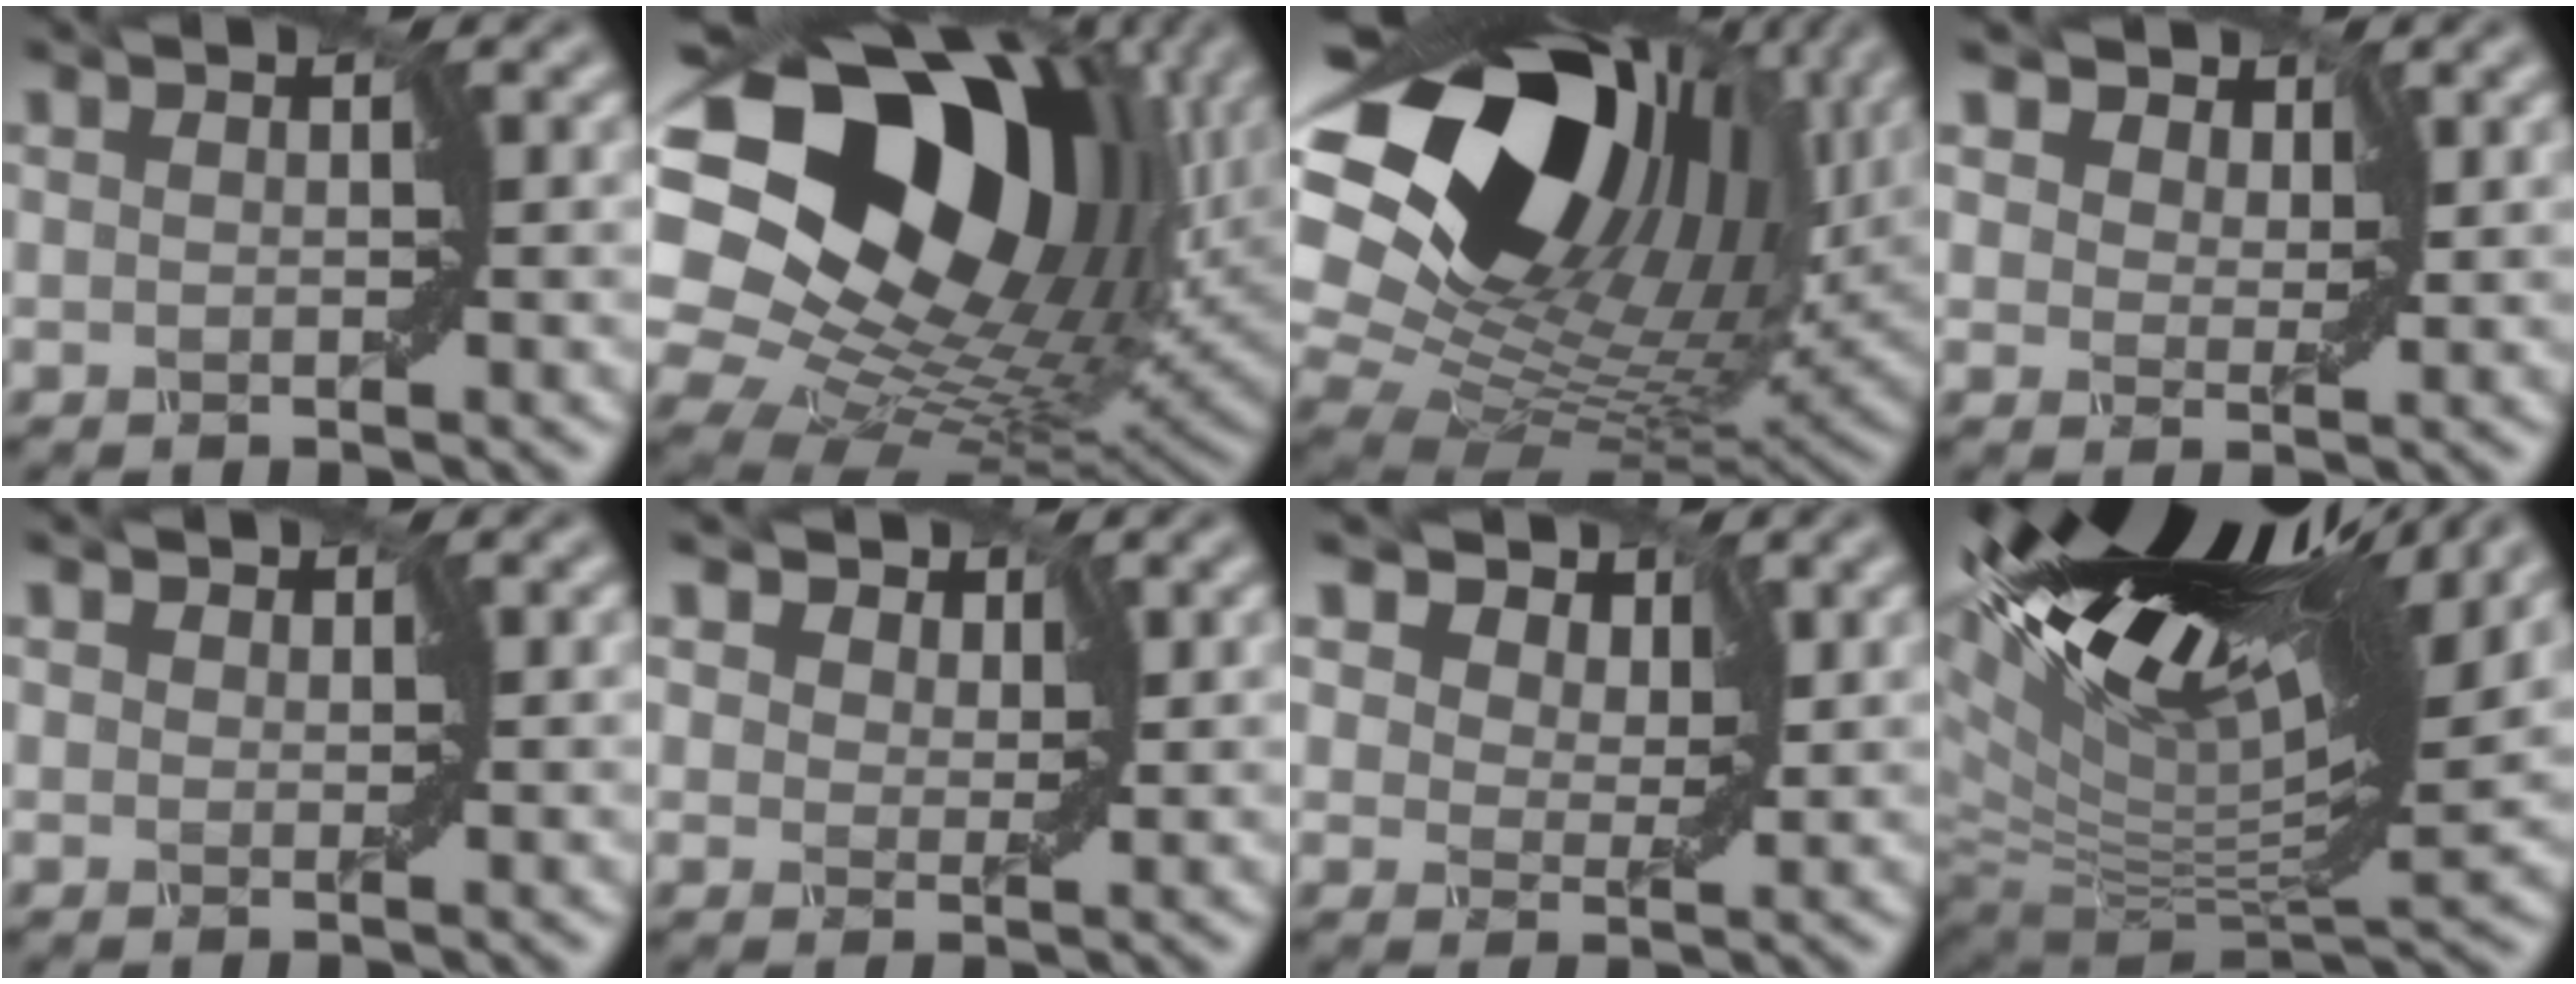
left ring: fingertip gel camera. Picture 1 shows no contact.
{"total": 19.5, "force": [7.2, 12.9, 12.8], "torque": [-0.243, 0.025, 0.135]}
{"total": 19.1, "force": [8.4, 11.7, 12.5], "torque": [-0.248, 0.031, 0.147]}
{"total": 4.6, "force": [3.3, 2.6, 2.0], "torque": [-0.057, -0.003, 0.051]}
{"total": 0.6, "force": [0.5, 0.4, 0.1], "torque": [-0.007, 0.000, 0.006]}
{"total": 4.0, "force": [2.9, 2.3, 1.6], "torque": [-0.051, -0.002, 0.040]}
{"total": 5.8, "force": [3.7, 3.3, 3.0], "torque": [-0.065, 0.001, 0.057]}
{"total": 19.3, "force": [9.8, 7.9, 14.6], "torque": [-0.261, 0.056, 0.175]}